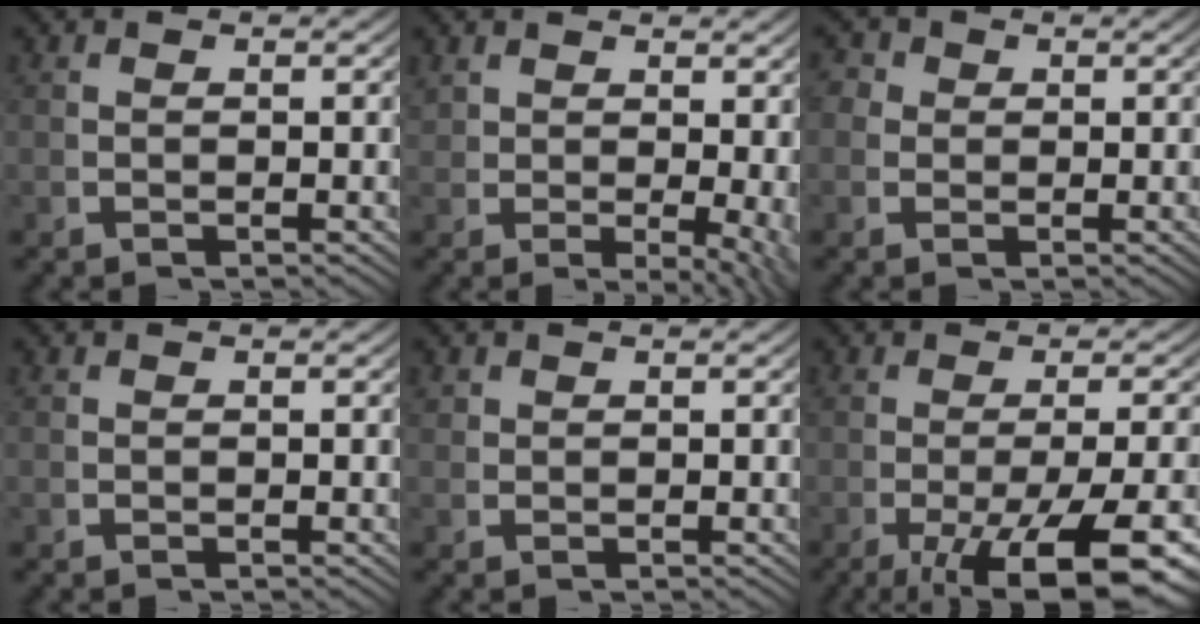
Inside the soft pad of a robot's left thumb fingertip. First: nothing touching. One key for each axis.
{"total": 3.1, "fx": 0.5, "fy": 1.1, "fz": 2.9, "tx": -0.037, "ty": -0.021, "tz": 0.027}
{"total": 2.6, "fx": 0.7, "fy": 2.3, "fz": 0.9, "tx": -0.025, "ty": -0.006, "tz": 0.009}
{"total": 0.0}
{"total": 0.8, "fx": 0.7, "fy": 0.5, "fz": 0.2, "tx": -0.007, "ty": -0.006, "tz": 0.018}
{"total": 10.0, "fx": -4.6, "fy": 4.4, "fz": 7.7, "tx": -0.135, "ty": -0.039, "tz": -0.048}